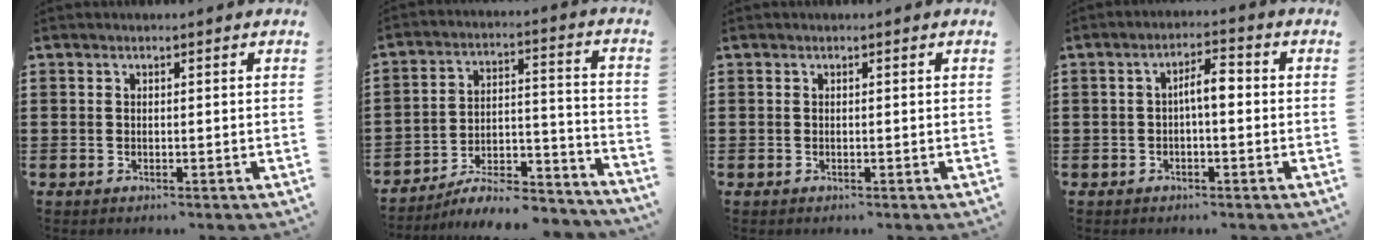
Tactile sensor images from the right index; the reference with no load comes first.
{"total": 7.9, "force": [-6.9, 1.9, 3.3], "torque": [-0.047, 0.015, -0.131]}
{"total": 0.0}
{"total": 3.6, "force": [-0.2, 0.9, 3.5], "torque": [-0.065, 0.010, -0.008]}